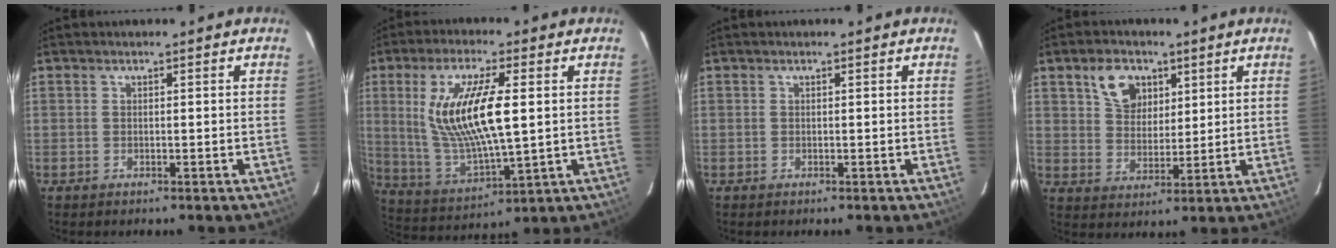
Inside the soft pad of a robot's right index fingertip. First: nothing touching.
{"total": 16.1, "force": [2.7, 4.7, 15.2], "torque": [-0.297, -0.007, 0.066]}
{"total": 0.0}
{"total": 7.9, "force": [4.0, 5.6, 3.9], "torque": [-0.070, 0.017, 0.077]}